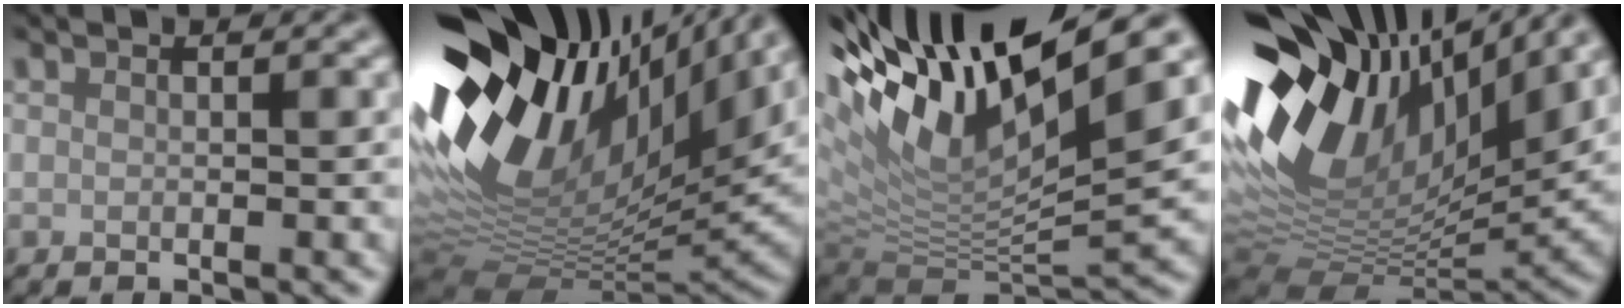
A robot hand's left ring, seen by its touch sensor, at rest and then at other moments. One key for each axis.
{"total": 17.1, "fx": 4.2, "fy": 8.5, "fz": 14.2, "tx": -0.284, "ty": -0.005, "tz": 0.081}
{"total": 14.9, "fx": 6.3, "fy": 4.8, "fz": 12.6, "tx": -0.238, "ty": 0.012, "tz": 0.127}
{"total": 15.6, "fx": 4.1, "fy": 8.6, "fz": 12.4, "tx": -0.252, "ty": 0.013, "tz": 0.069}